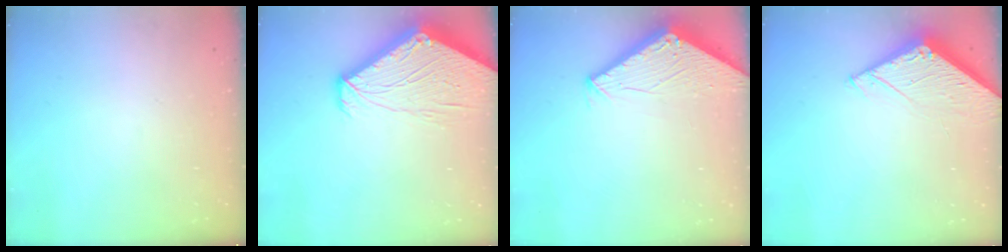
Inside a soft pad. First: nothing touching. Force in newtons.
{"total": 6.7, "press": 6.7, "slide": 0.5}
{"total": 2.8, "press": 2.8, "slide": 0.2}
{"total": 5.0, "press": 4.9, "slide": 0.5}